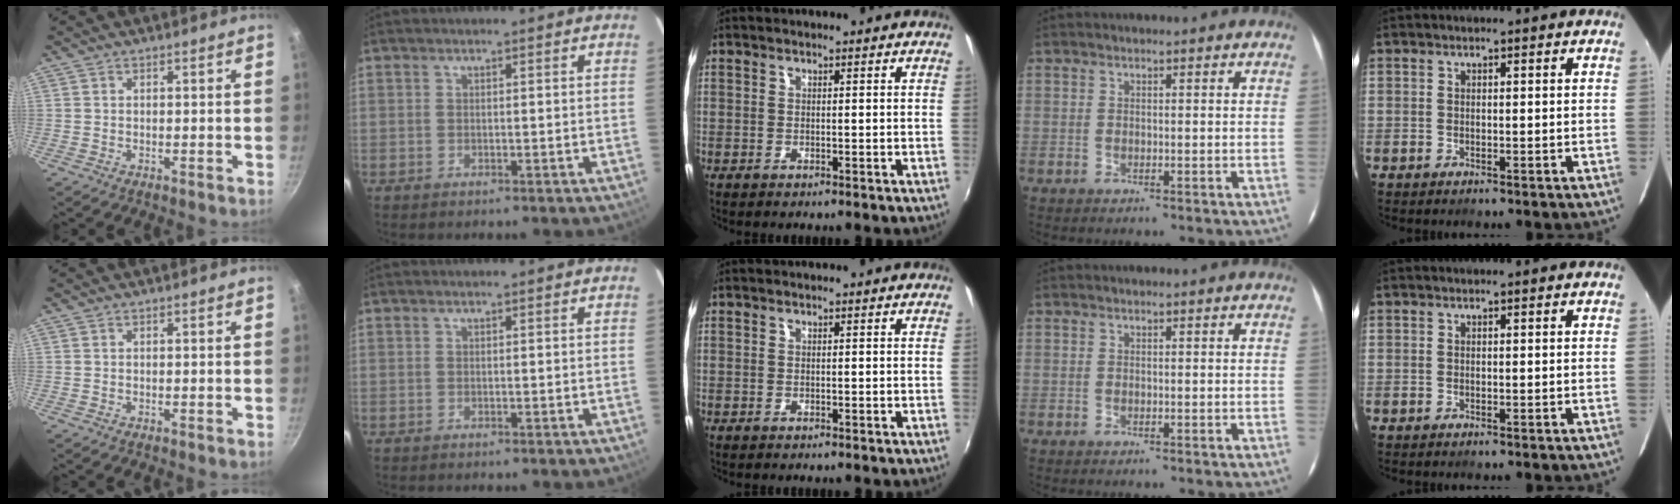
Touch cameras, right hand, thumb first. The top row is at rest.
{}